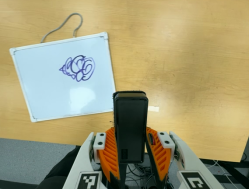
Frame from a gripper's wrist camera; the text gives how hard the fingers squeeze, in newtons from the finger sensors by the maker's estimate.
{"total": 5.4, "left": 3.8, "right": 7.0}